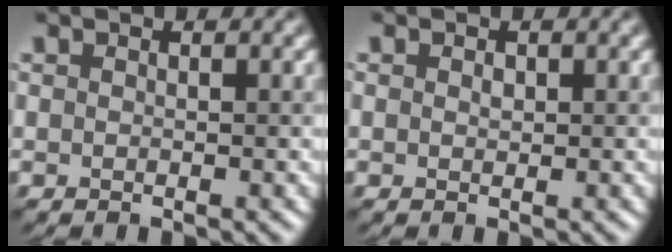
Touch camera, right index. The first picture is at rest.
{"total": 0.6, "force": [0.1, 0.4, 0.4], "torque": [-0.008, 0.000, 0.000]}